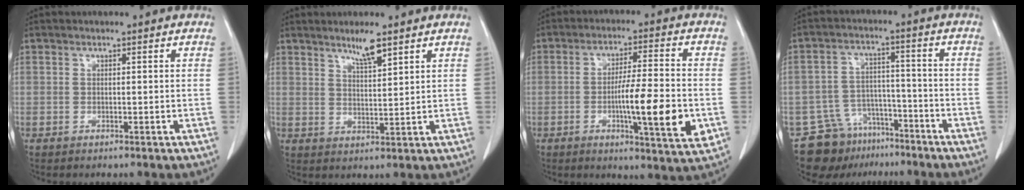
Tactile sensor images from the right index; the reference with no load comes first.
{"total": 4.1, "force": [3.1, 0.2, 2.7], "torque": [-0.049, -0.005, 0.058]}
{"total": 12.5, "force": [-2.8, 1.0, 12.1], "torque": [-0.186, -0.009, -0.046]}
{"total": 9.5, "force": [-7.2, 6.0, 1.5], "torque": [-0.025, 0.034, -0.114]}